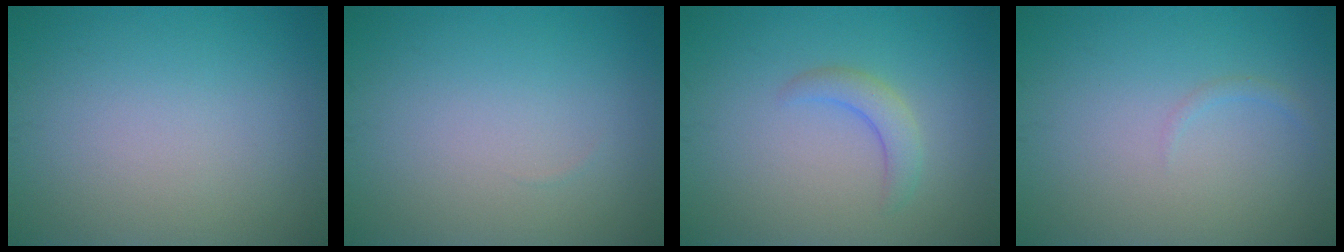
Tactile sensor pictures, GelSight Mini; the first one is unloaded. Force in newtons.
{"total": 0.0}
{"total": 2.1, "press": 2.1, "slide": 0.3}
{"total": 0.6, "press": 0.6, "slide": 0.1}